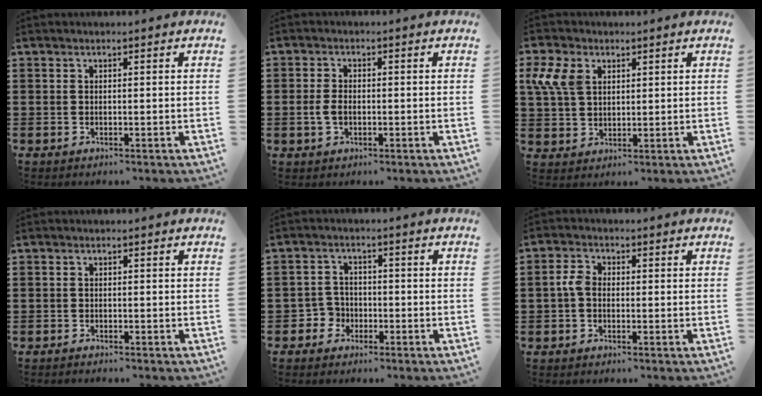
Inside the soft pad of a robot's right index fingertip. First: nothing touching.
{"total": 2.7, "force": [-0.5, 1.7, 2.0], "torque": [-0.055, -0.003, -0.015]}
{"total": 6.0, "force": [2.3, 4.2, 3.6], "torque": [-0.102, 0.009, 0.040]}
{"total": 0.6, "force": [-0.6, 0.1, -0.1], "torque": [0.000, 0.001, -0.013]}
{"total": 3.2, "force": [-1.8, 2.5, 0.7], "torque": [-0.031, 0.001, -0.041]}
{"total": 2.9, "force": [-0.5, 1.9, 2.1], "torque": [-0.064, -0.005, -0.017]}